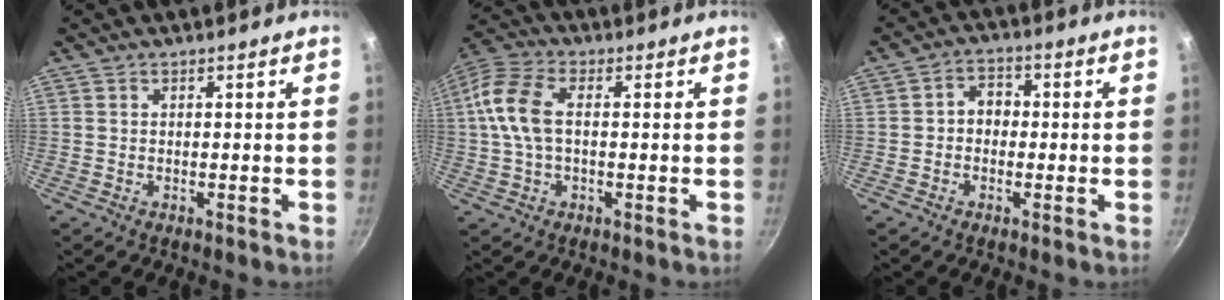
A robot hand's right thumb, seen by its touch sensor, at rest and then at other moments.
{"total": 9.6, "force": [0.8, 5.3, 8.0], "torque": [-0.176, 0.022, 0.003]}
{"total": 4.2, "force": [-0.3, 3.5, 2.4], "torque": [-0.011, 0.014, -0.014]}